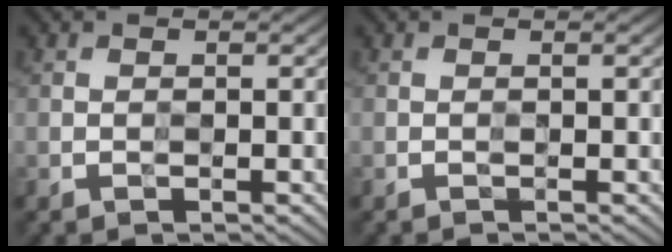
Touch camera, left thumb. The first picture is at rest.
{"total": 0.6, "force": [-0.1, -0.2, 0.6], "torque": [-0.012, 0.002, -0.005]}